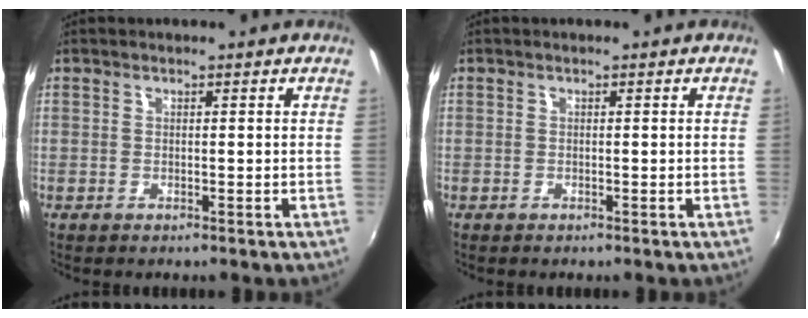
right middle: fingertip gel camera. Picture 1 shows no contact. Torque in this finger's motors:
{"motor_torque": [0.53, -0.81, 0.12, -0.03]}